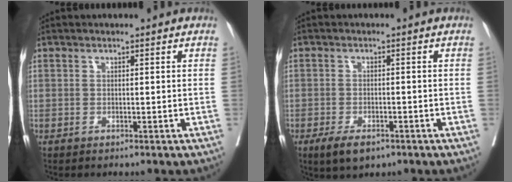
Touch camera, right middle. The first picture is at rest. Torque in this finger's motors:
{"motor_torque": [0.52, -0.35, 0.05, 0.01]}